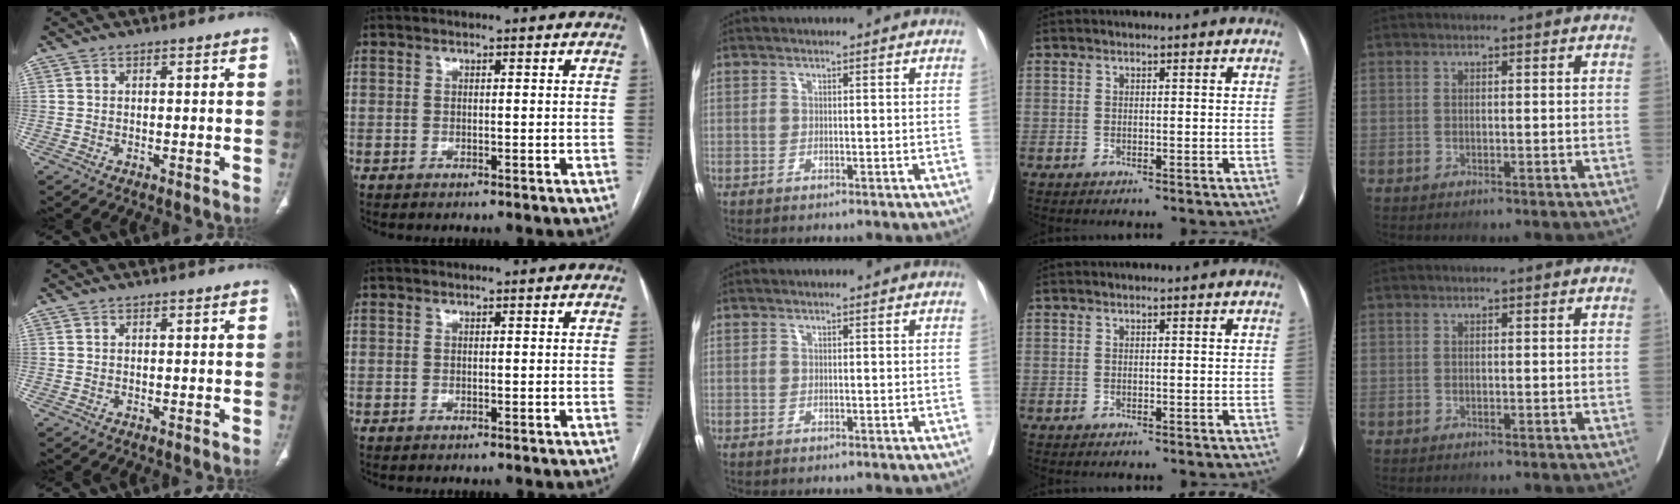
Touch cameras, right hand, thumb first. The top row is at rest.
{}